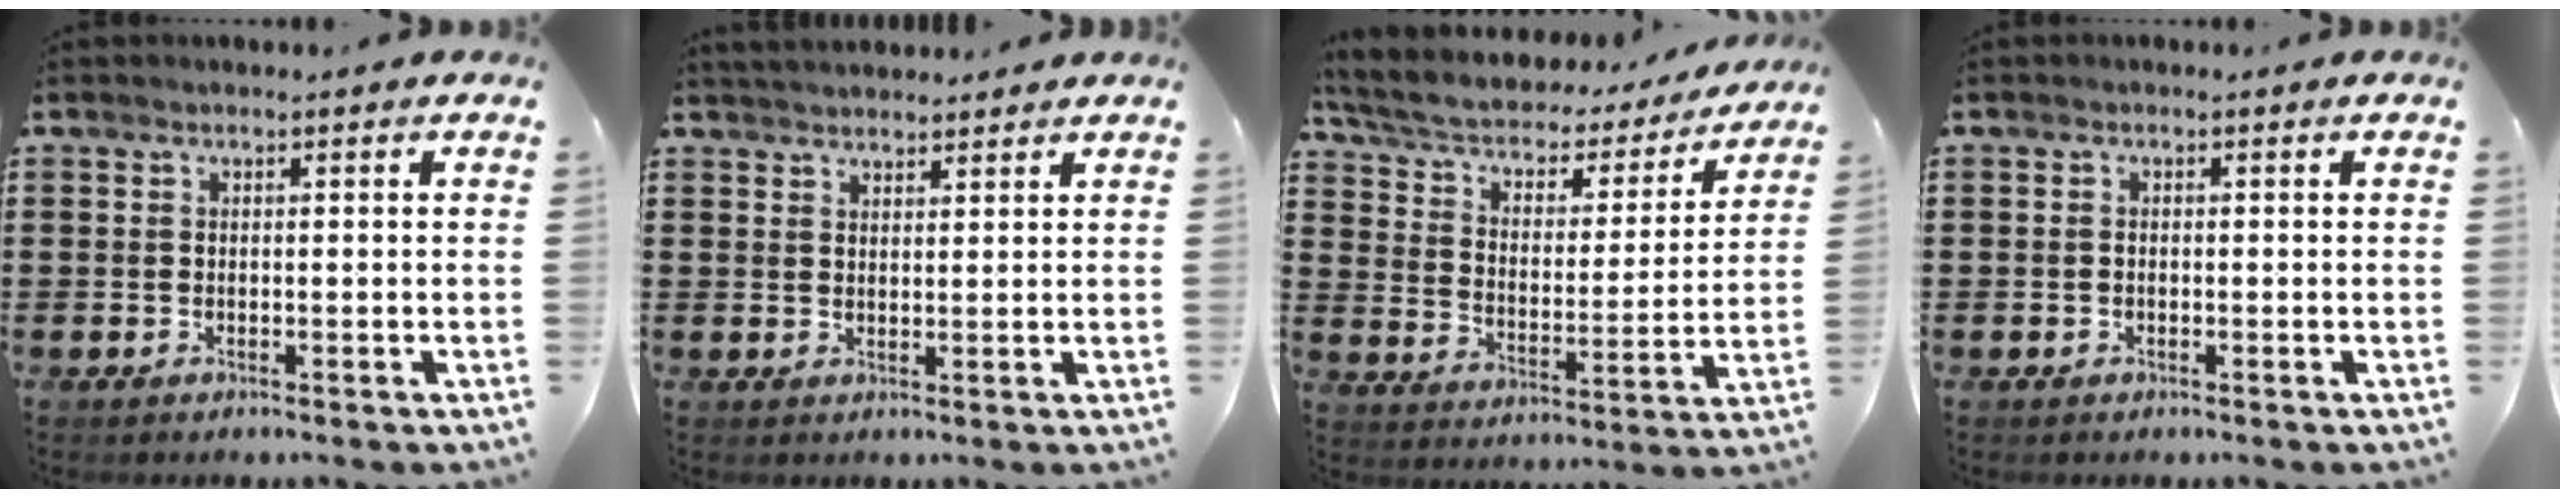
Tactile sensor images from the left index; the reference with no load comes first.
{"total": 2.3, "force": [2.3, 0.2, 0.0], "torque": [-0.006, -0.001, 0.045]}
{"total": 4.3, "force": [3.3, 1.9, 1.9], "torque": [-0.057, -0.026, 0.050]}
{"total": 0.6, "force": [-0.2, 0.4, 0.4], "torque": [-0.010, -0.001, -0.004]}